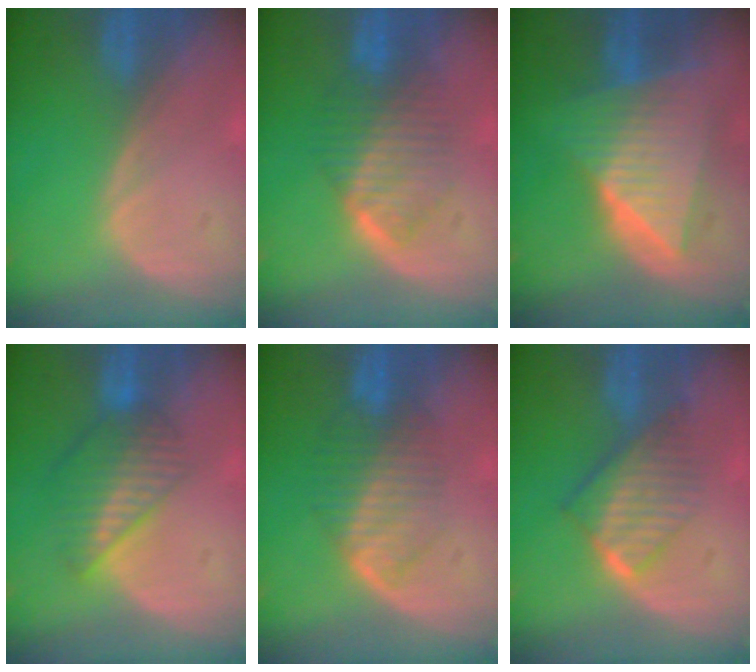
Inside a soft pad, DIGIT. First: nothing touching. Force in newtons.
{"total": 6.4, "press": 6.4, "slide": 0.9}
{"total": 9.7, "press": 9.7, "slide": 0.7}
{"total": 7.0, "press": 6.0, "slide": 3.5}
{"total": 6.6, "press": 6.2, "slide": 2.3}
{"total": 6.7, "press": 6.0, "slide": 2.9}